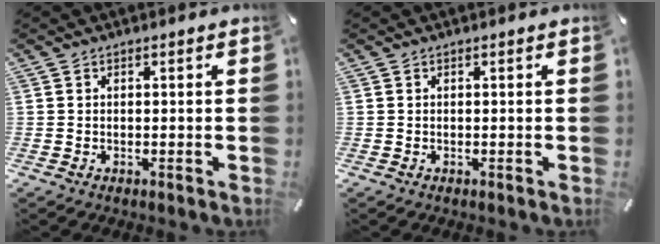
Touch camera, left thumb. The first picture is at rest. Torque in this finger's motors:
{"motor_torque": [-0.07, 0.07, 0.00, 0.07, 0.00]}